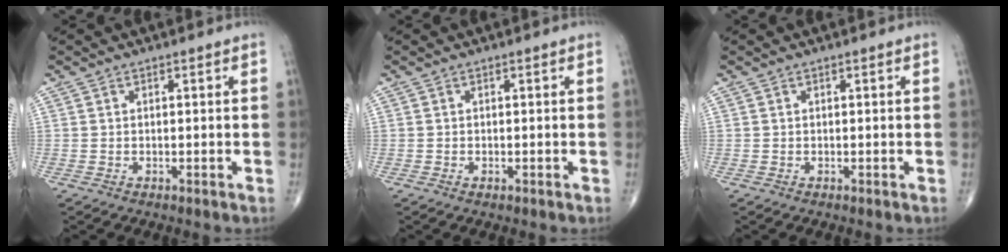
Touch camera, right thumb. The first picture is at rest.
{"total": 0.6, "force": [-0.3, 0.3, 0.4], "torque": [-0.008, 0.002, -0.004]}
{"total": 0.0}